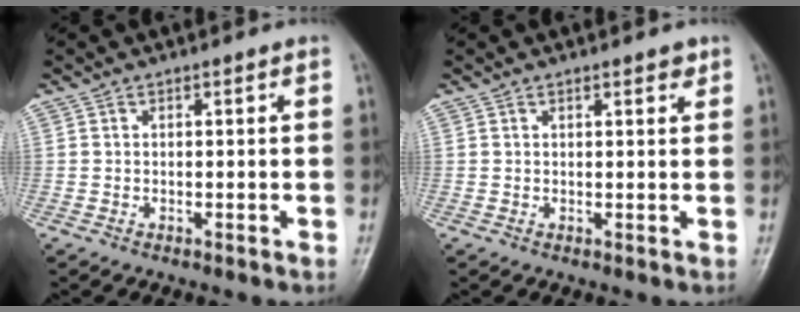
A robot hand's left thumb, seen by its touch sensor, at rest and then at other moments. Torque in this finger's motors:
{"motor_torque": [-0.09, -0.02, -0.21, 0.03, 0.02]}